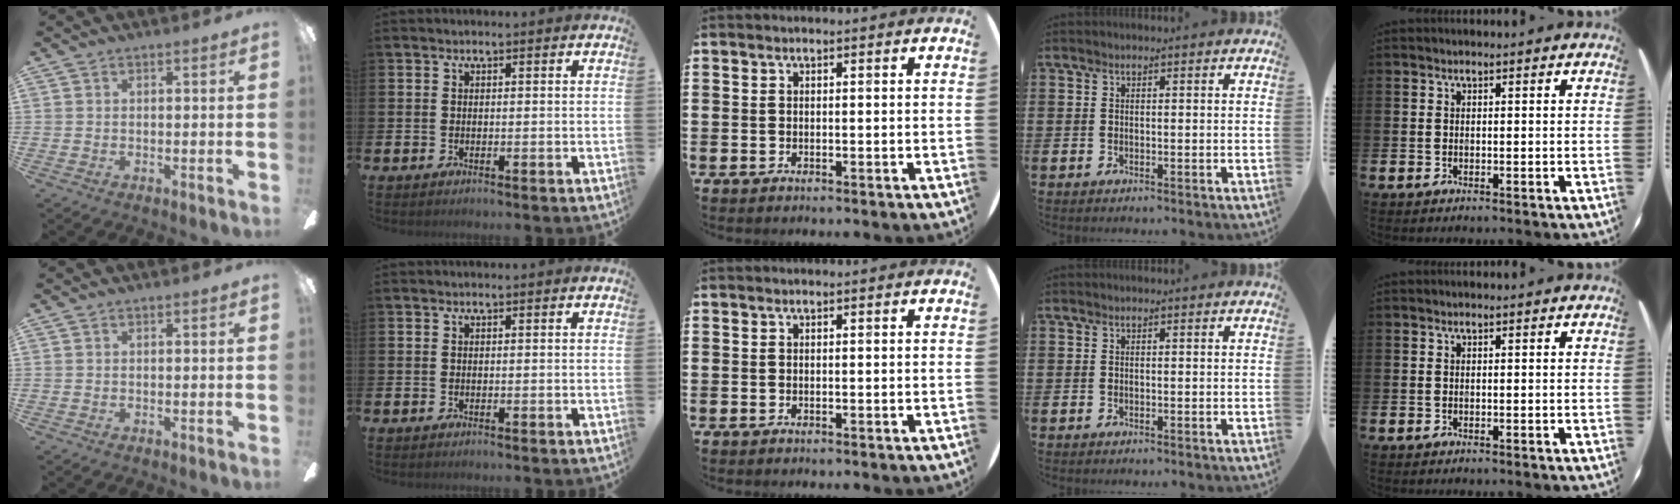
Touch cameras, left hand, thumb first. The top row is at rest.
{}